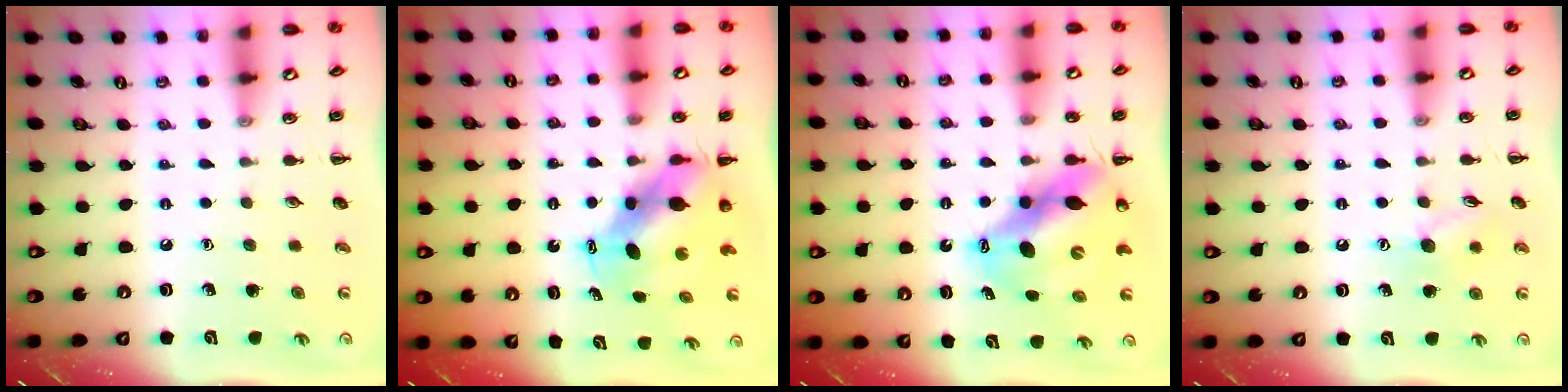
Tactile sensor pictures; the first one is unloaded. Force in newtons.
{"total": 7.6, "press": 7.4, "slide": 1.7}
{"total": 12.8, "press": 12.5, "slide": 3.1}
{"total": 7.8, "press": 7.7, "slide": 0.8}